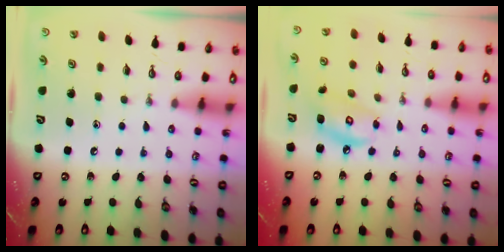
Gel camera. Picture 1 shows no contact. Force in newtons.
{"total": 7.2, "press": 7.1, "slide": 0.5}